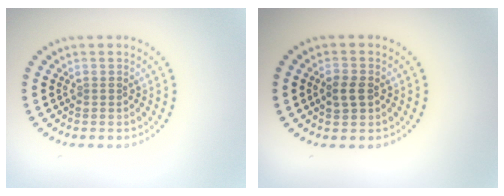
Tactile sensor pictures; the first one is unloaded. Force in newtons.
{"total": 2.1, "press": 2.1, "slide": 0.3}